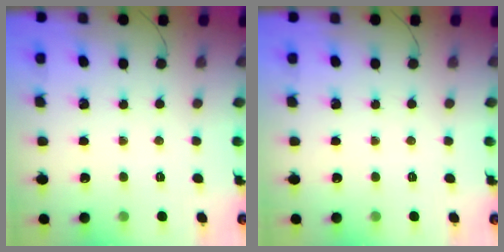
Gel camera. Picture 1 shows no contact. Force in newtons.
{"total": 0.0}